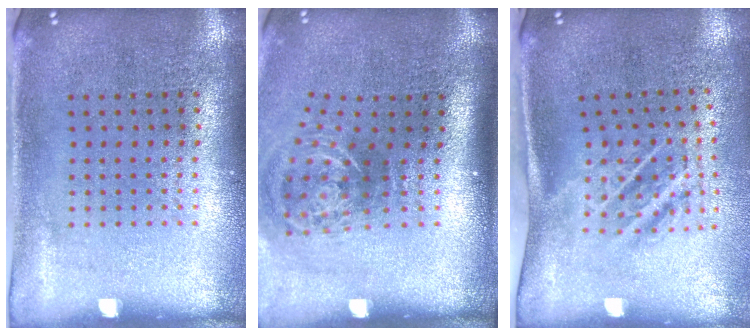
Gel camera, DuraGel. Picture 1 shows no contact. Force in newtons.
{"total": 2.2, "press": 1.4, "slide": 1.7}
{"total": 1.8, "press": 1.1, "slide": 1.4}